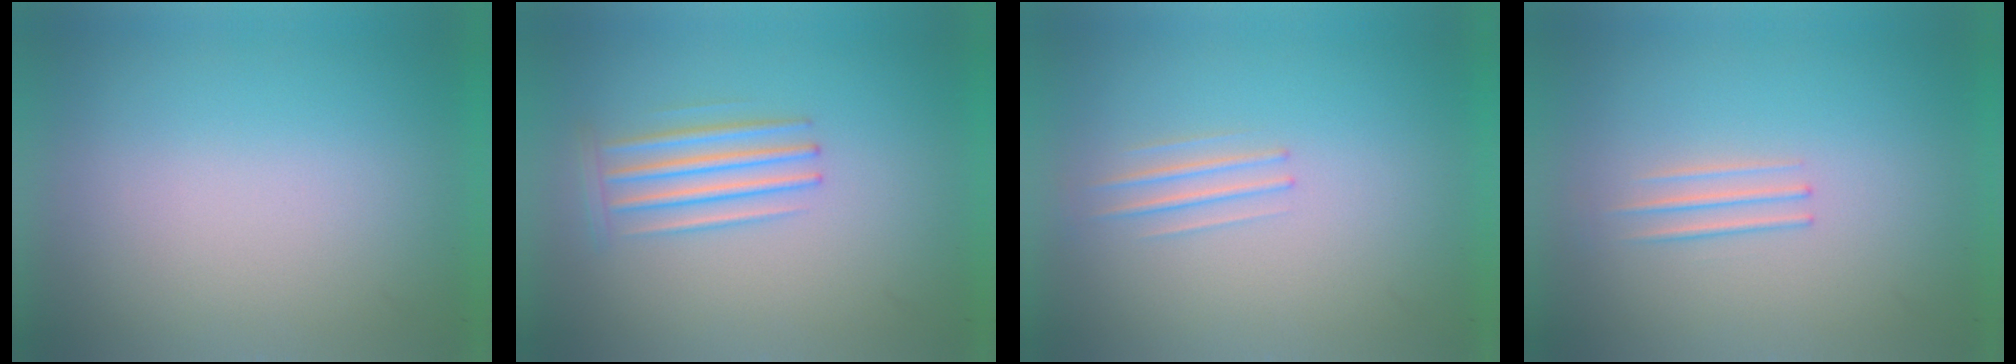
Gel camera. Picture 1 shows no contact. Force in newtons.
{"total": 2.8}
{"total": 1.2}
{"total": 1.3}